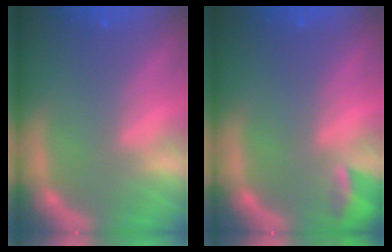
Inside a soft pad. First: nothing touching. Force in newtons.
{"total": 2.4}